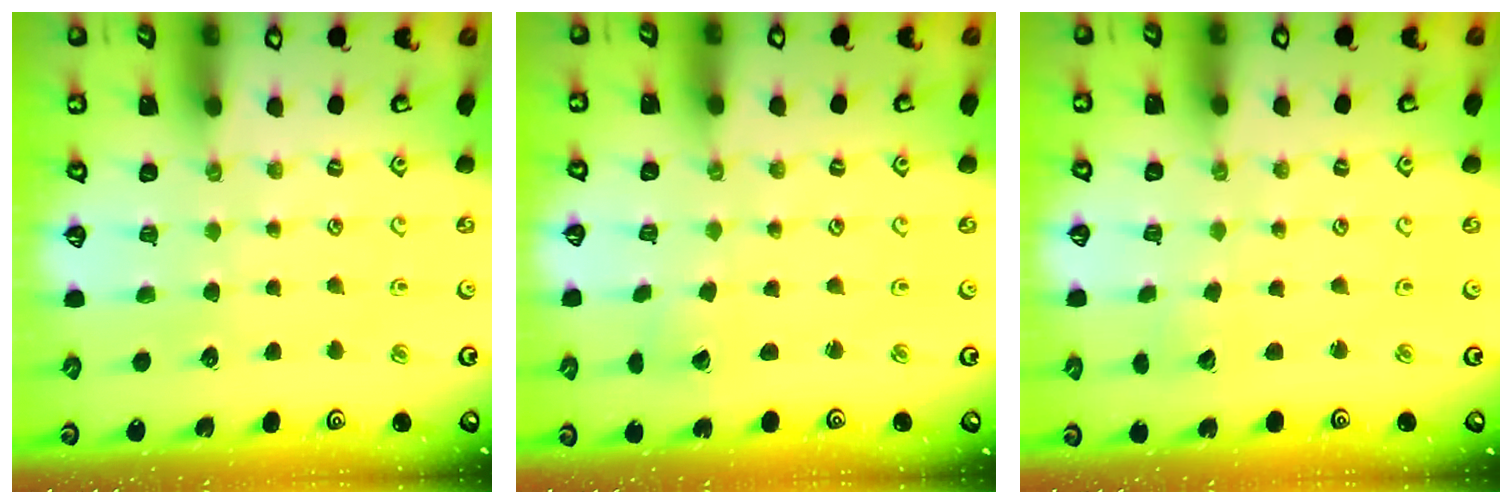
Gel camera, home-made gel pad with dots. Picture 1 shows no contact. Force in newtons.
{"total": 1.2, "press": 1.2, "slide": 0.1}
{"total": 1.8, "press": 1.8, "slide": 0.2}